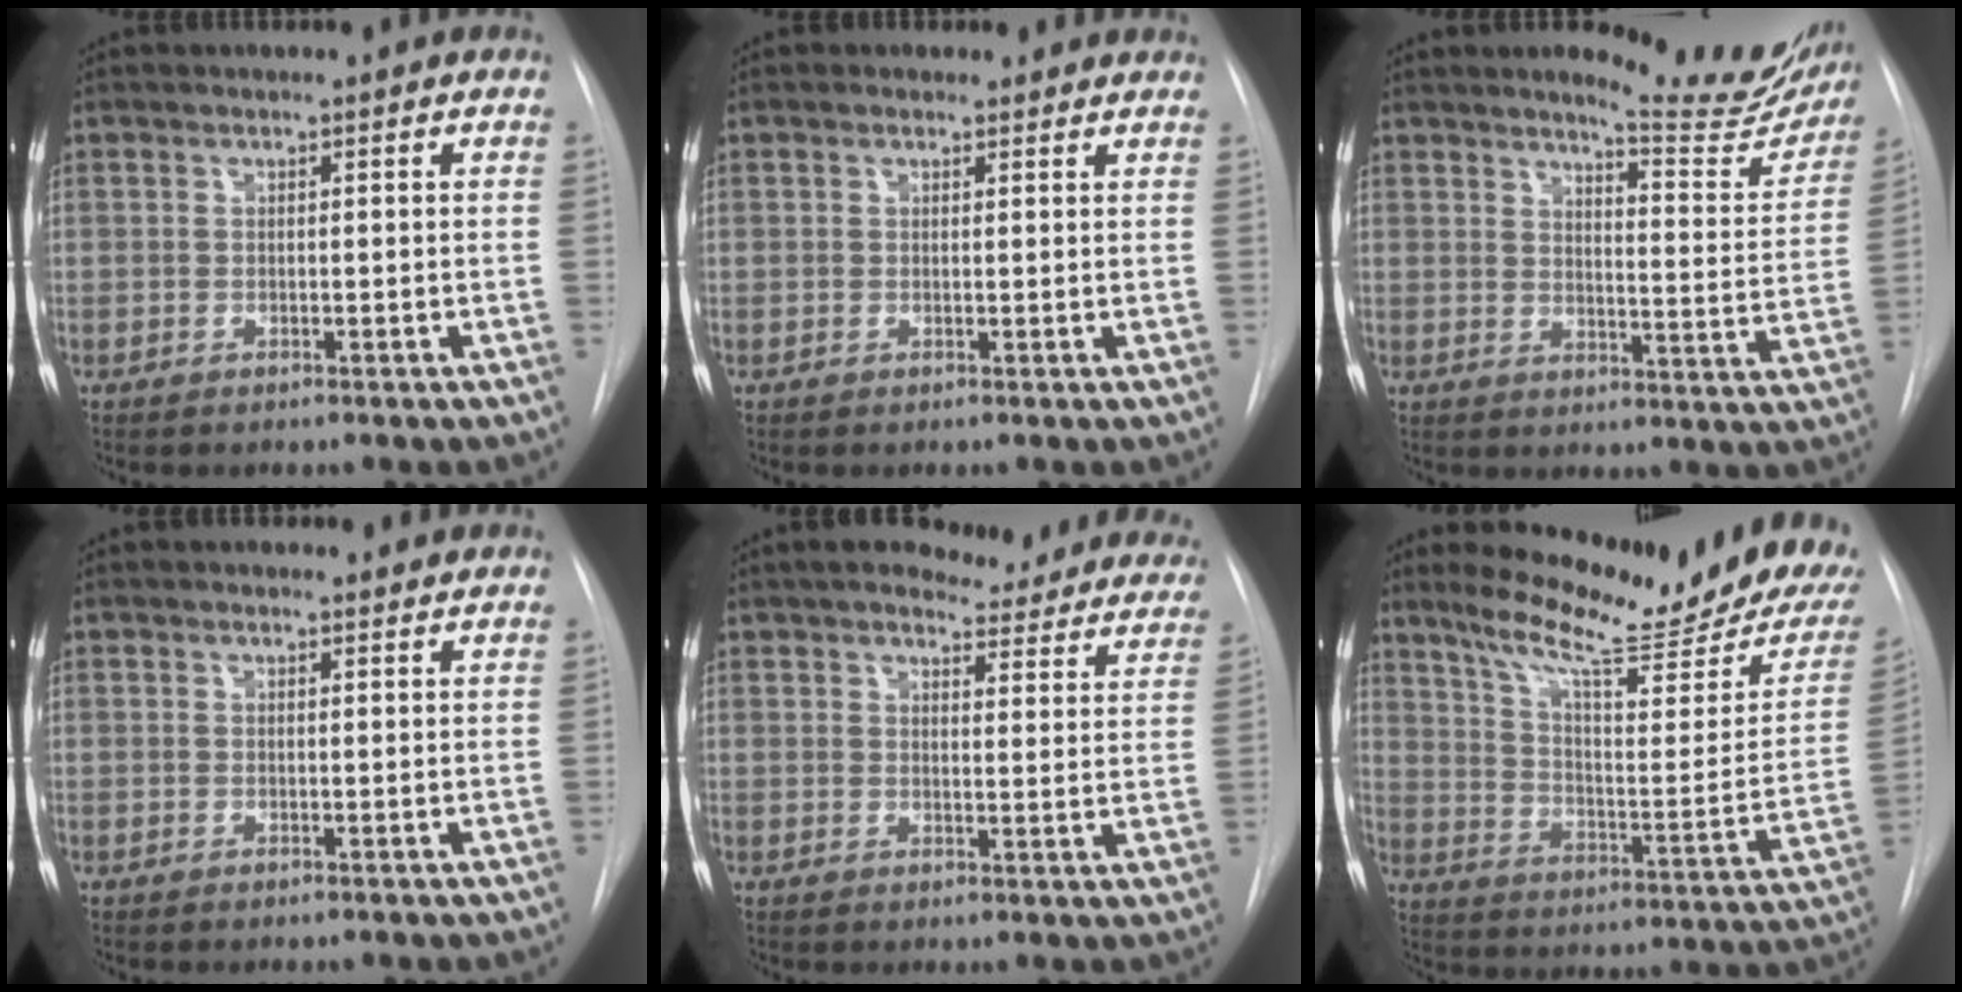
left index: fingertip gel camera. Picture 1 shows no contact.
{"total": 2.2, "force": [1.9, 1.1, 0.0], "torque": [0.001, 0.006, 0.013]}
{"total": 14.1, "force": [12.9, 2.2, 5.2], "torque": [-0.053, -0.060, 0.141]}
{"total": 2.0, "force": [1.9, 0.5, 0.1], "torque": [-0.008, 0.003, 0.019]}
{"total": 17.5, "force": [15.8, 4.6, 5.9], "torque": [-0.058, -0.021, 0.172]}
{"total": 21.5, "force": [17.7, 1.5, 12.1], "torque": [-0.188, -0.057, 0.255]}